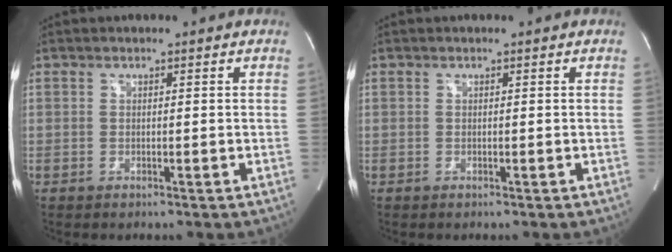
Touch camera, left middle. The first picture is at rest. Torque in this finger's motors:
{"motor_torque": [-0.01, 0.01, 0.00, 0.00]}